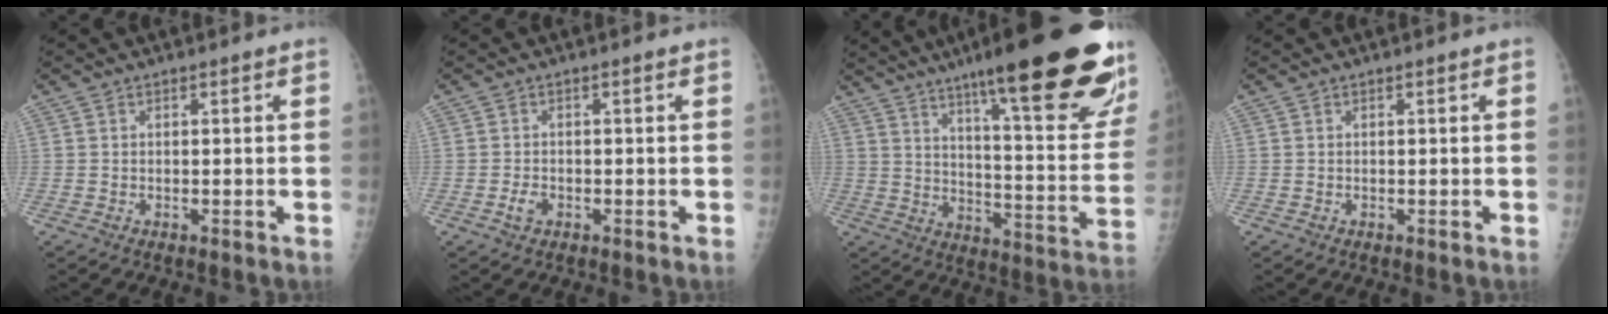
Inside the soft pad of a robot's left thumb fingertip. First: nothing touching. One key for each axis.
{"total": 1.8, "fx": -0.7, "fy": 1.1, "fz": 1.1, "tx": -0.021, "ty": 0.003, "tz": -0.013}
{"total": 30.5, "fx": 19.6, "fy": 5.6, "fz": 22.6, "tx": -0.264, "ty": -0.068, "tz": 0.279}
{"total": 0.0}